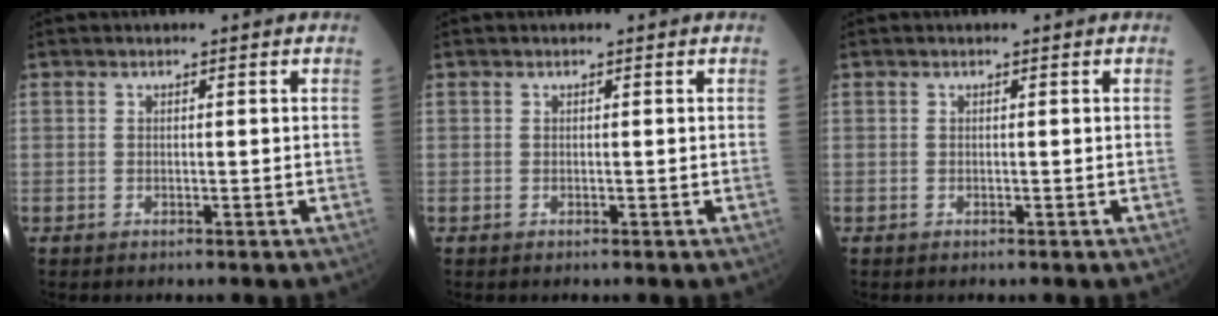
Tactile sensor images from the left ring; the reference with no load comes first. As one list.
[{"total": 0.0}, {"total": 0.0}]